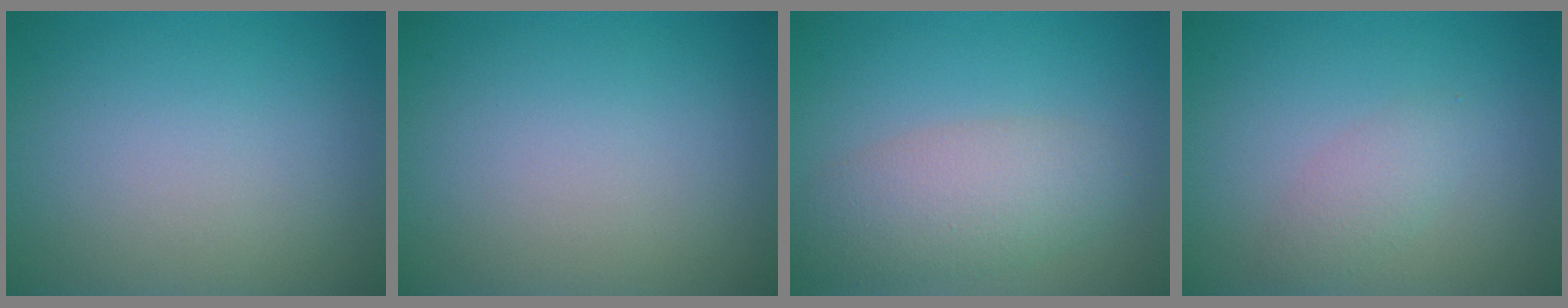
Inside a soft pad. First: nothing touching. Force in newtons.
{"total": 0.0}
{"total": 4.6, "press": 4.6, "slide": 0.2}
{"total": 1.8, "press": 1.8, "slide": 0.1}